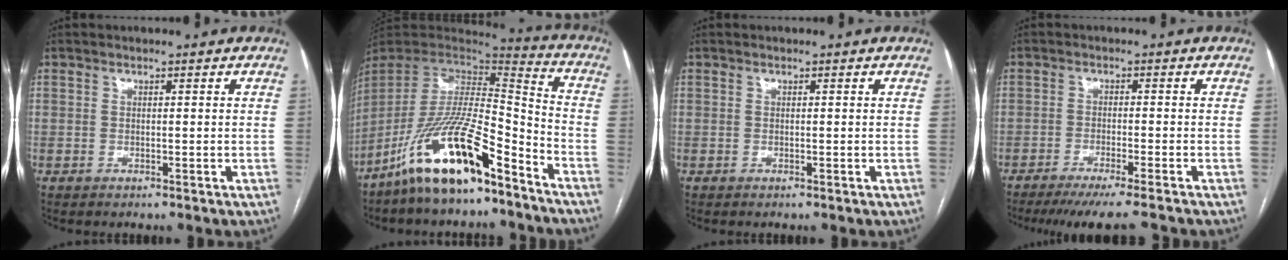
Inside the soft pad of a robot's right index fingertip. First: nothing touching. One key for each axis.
{"total": 18.4, "fx": -13.1, "fy": 3.3, "fz": 12.5, "tx": -0.260, "ty": -0.008, "tz": -0.242}
{"total": 0.0}
{"total": 9.9, "fx": -8.6, "fy": -0.4, "fz": 4.8, "tx": -0.054, "ty": -0.028, "tz": -0.130}